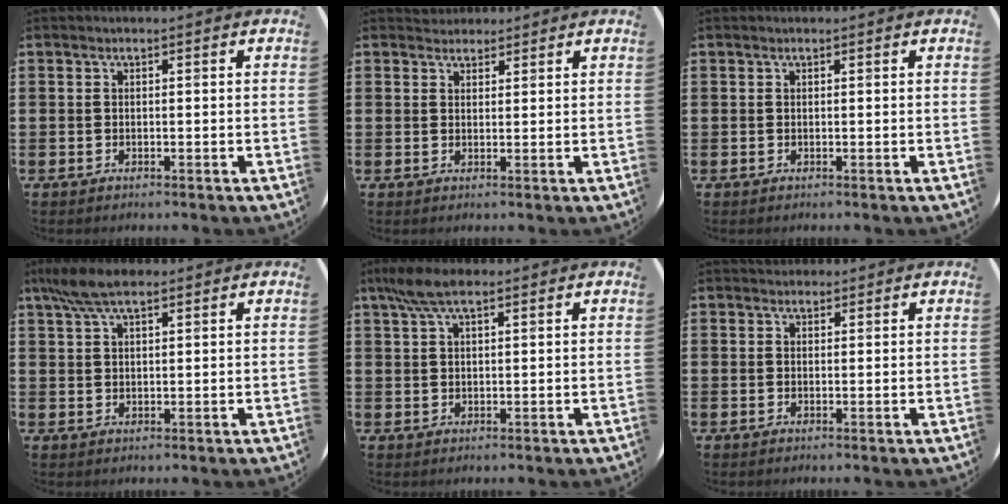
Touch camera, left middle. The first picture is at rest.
{"total": 2.3, "force": [2.2, 0.8, -0.1], "torque": [-0.002, 0.002, 0.043]}
{"total": 0.0}
{"total": 5.6, "force": [4.1, 1.7, 3.4], "torque": [-0.076, 0.001, 0.076]}
{"total": 5.0, "force": [3.4, 1.5, 3.3], "torque": [-0.073, 0.002, 0.062]}
{"total": 1.2, "force": [1.1, 0.4, -0.1], "torque": [0.009, 0.000, 0.021]}